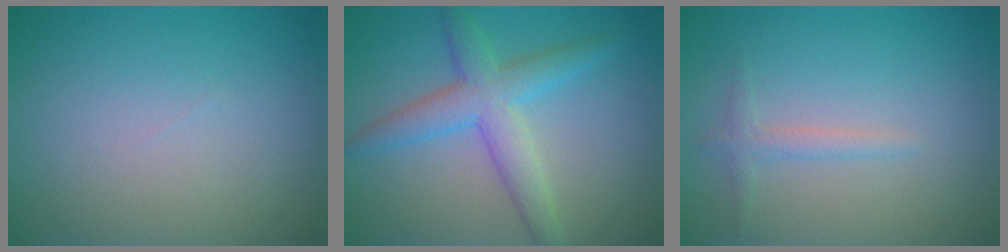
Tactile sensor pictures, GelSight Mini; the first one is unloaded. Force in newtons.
{"total": 4.7, "press": 4.7, "slide": 0.1}
{"total": 1.3, "press": 1.3, "slide": 0.0}